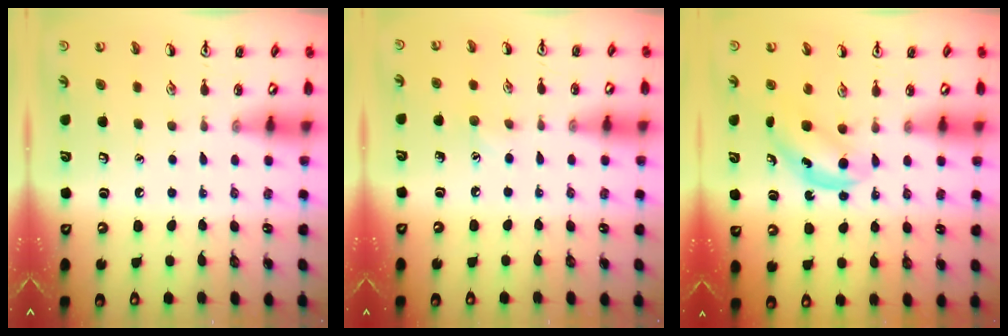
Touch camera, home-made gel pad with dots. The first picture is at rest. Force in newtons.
{"total": 4.0, "press": 3.8, "slide": 1.3}
{"total": 5.2, "press": 5.2, "slide": 0.6}